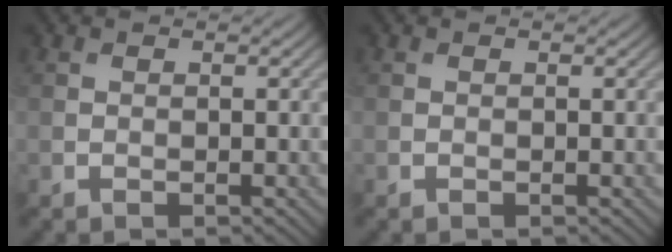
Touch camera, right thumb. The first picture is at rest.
{"total": 0.0}